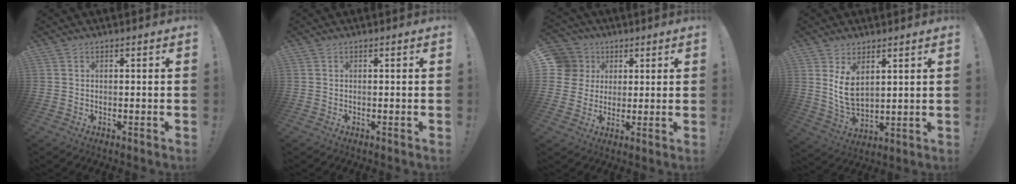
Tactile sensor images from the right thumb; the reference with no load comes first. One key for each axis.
{"total": 0.0}
{"total": 9.4, "fx": 2.1, "fy": 8.9, "fz": 2.2, "tx": -0.029, "ty": -0.006, "tz": 0.044}
{"total": 8.3, "fx": 4.1, "fy": 4.9, "fz": 5.4, "tx": -0.095, "ty": -0.027, "tz": 0.077}